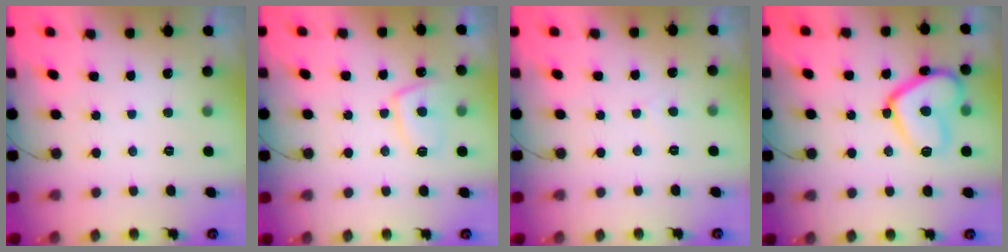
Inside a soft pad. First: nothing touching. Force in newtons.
{"total": 7.9, "press": 7.8, "slide": 1.2}
{"total": 2.2, "press": 2.2, "slide": 0.3}
{"total": 14.7, "press": 14.7, "slide": 1.3}